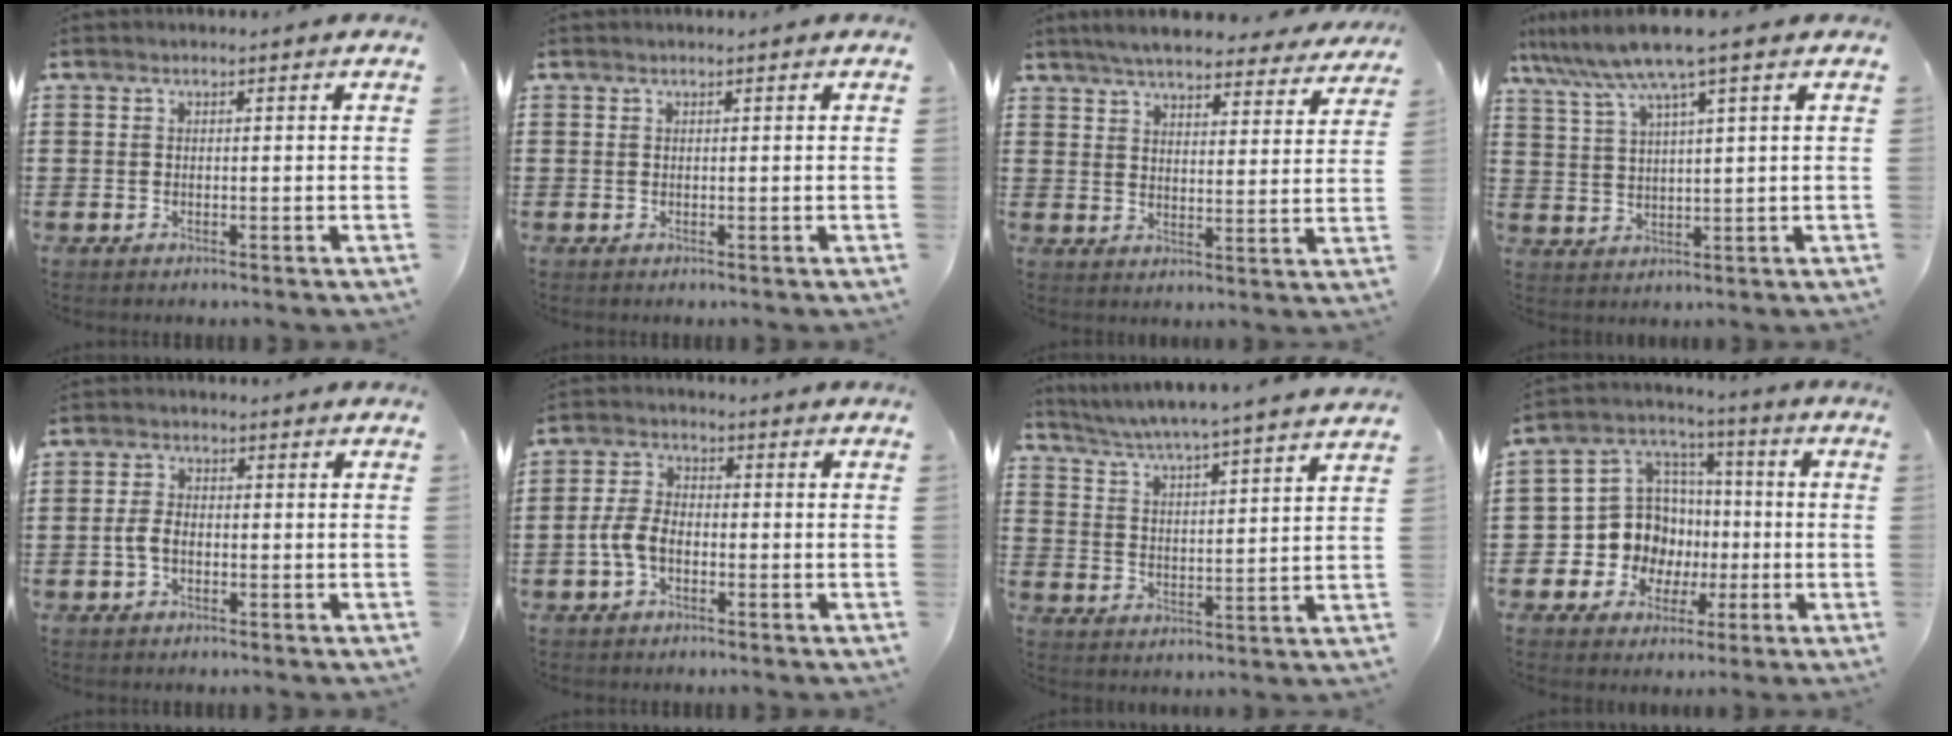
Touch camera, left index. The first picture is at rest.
{"total": 0.0}
{"total": 5.8, "force": [5.4, 0.1, 1.9], "torque": [-0.058, -0.026, 0.095]}
{"total": 7.2, "force": [5.0, -0.3, 5.1], "torque": [-0.121, -0.023, 0.082]}
{"total": 3.2, "force": [-0.6, 1.7, 2.6], "torque": [-0.073, -0.004, -0.018]}
{"total": 5.0, "force": [-1.6, 2.8, 3.8], "torque": [-0.096, 0.000, -0.036]}
{"total": 4.4, "force": [4.1, -1.1, 1.0], "torque": [-0.041, -0.038, 0.064]}
{"total": 10.5, "force": [-1.2, 10.0, 3.0], "torque": [-0.111, 0.007, -0.016]}